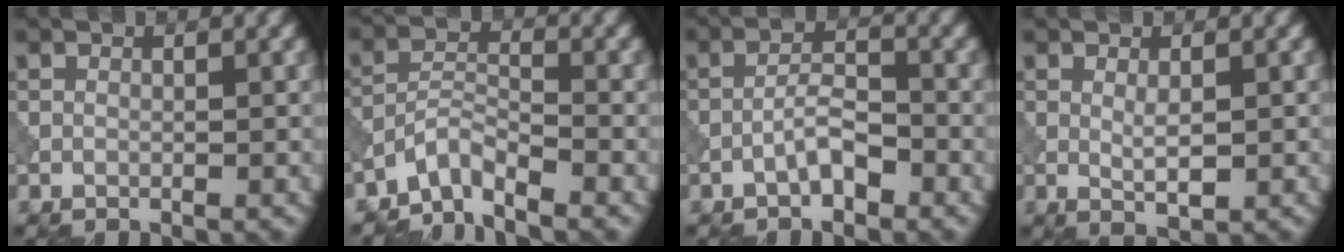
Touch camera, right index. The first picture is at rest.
{"total": 3.1, "force": [-2.8, 0.4, 1.1], "torque": [-0.019, 0.005, -0.067]}
{"total": 2.5, "force": [-1.5, 0.7, 1.8], "torque": [-0.034, 0.011, -0.032]}
{"total": 1.8, "force": [0.3, 0.5, 1.7], "torque": [-0.035, -0.004, 0.009]}